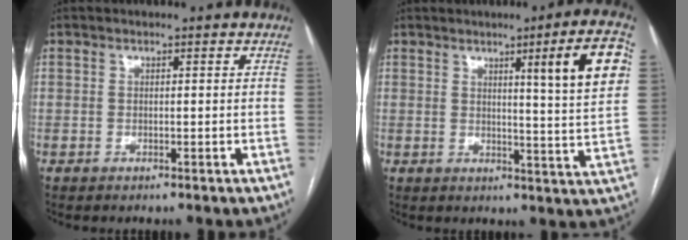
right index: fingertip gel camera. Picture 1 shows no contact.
{"total": 10.2, "force": [3.8, -0.9, 9.4], "torque": [-0.123, -0.011, 0.048]}